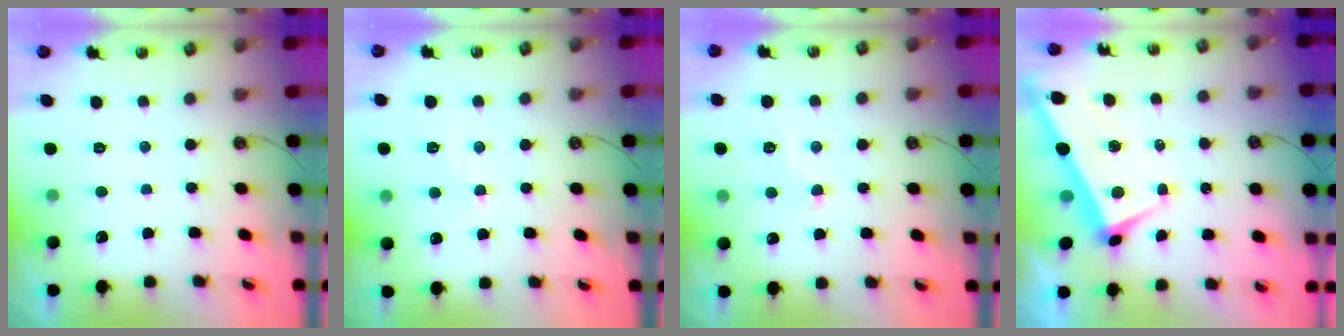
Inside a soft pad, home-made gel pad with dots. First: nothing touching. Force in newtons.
{"total": 0.6, "press": 0.0, "slide": 0.6}
{"total": 0.8, "press": 0.7, "slide": 0.4}
{"total": 1.6, "press": 1.2, "slide": 0.9}